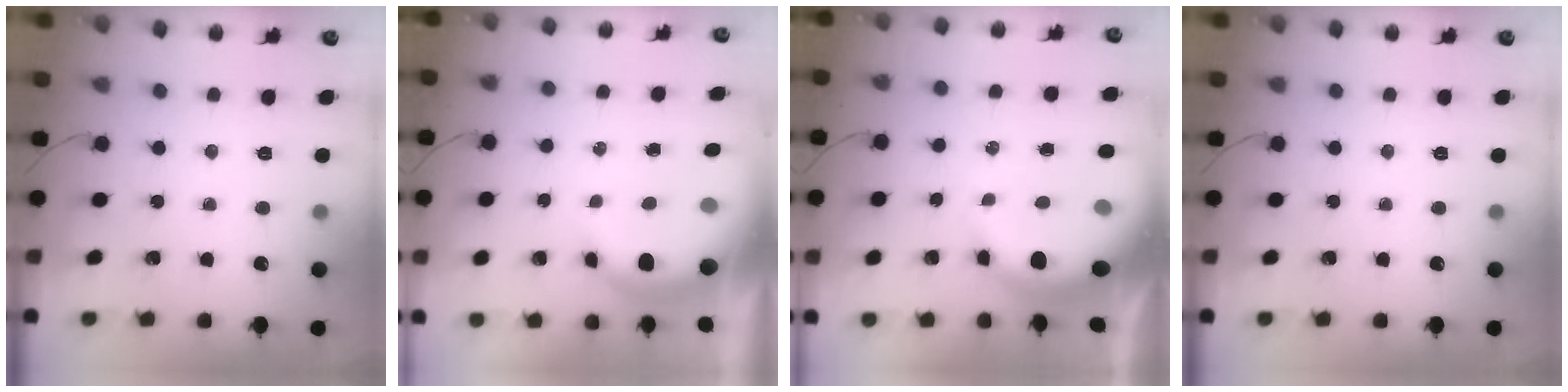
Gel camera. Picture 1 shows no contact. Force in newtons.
{"total": 8.6, "press": 8.5, "slide": 1.2}
{"total": 9.4, "press": 9.2, "slide": 1.8}
{"total": 0.0}